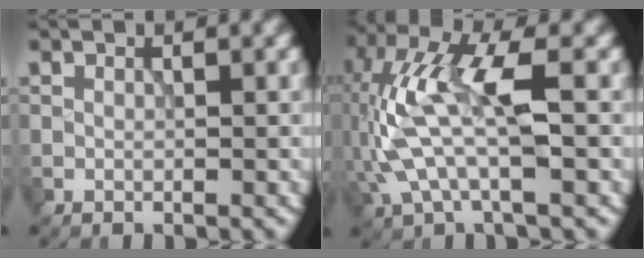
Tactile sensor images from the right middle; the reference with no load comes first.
{"total": 8.7, "force": [-0.3, 3.4, 8.0], "torque": [-0.191, 0.017, -0.008]}